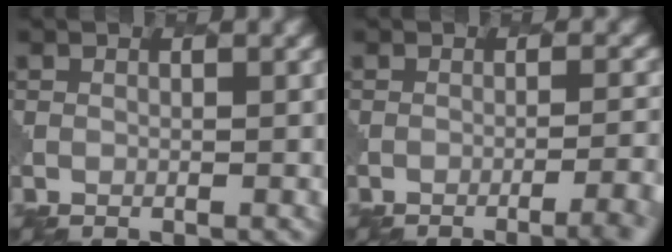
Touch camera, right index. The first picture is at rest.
{"total": 4.5, "force": [-2.8, 1.2, 3.4], "torque": [-0.031, 0.010, -0.041]}